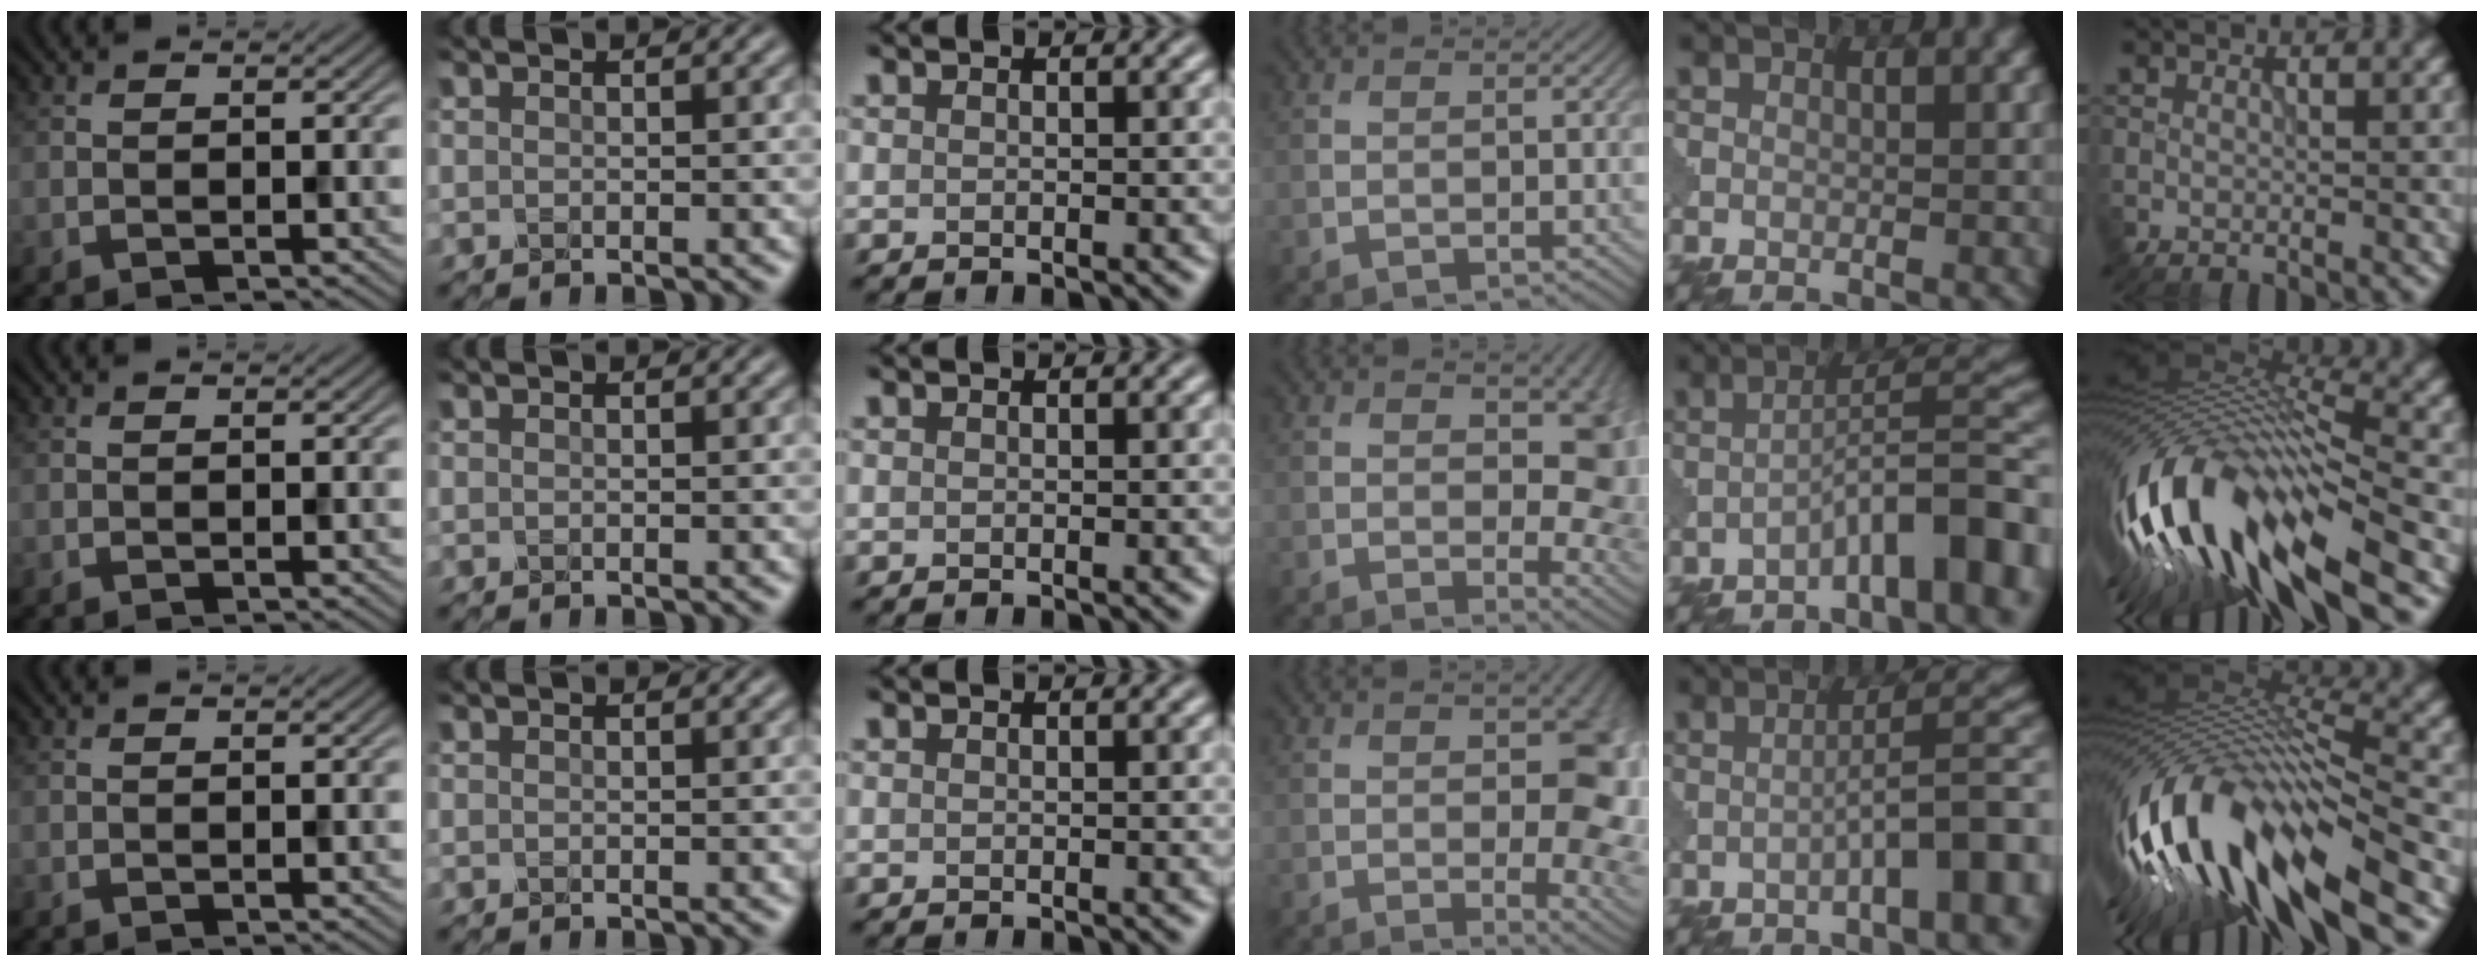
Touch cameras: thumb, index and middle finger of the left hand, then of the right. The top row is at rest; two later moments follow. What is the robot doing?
{"motion": "shake", "object": "medicine bottle"}